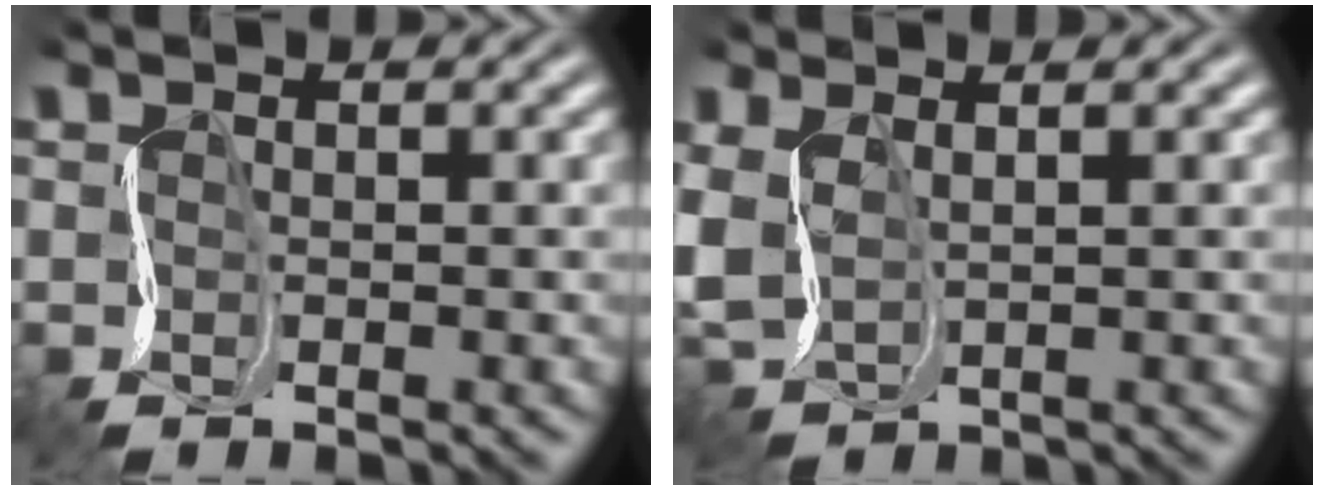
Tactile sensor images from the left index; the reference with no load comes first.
{"total": 2.9, "force": [1.0, 2.1, 1.7], "torque": [-0.051, 0.004, 0.030]}